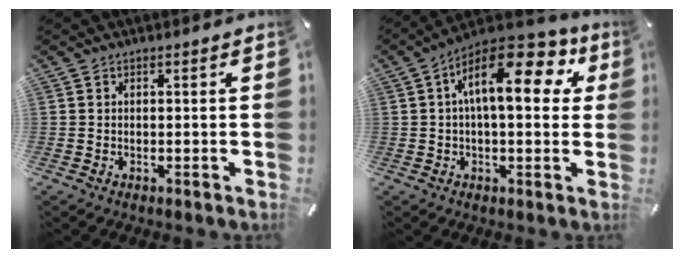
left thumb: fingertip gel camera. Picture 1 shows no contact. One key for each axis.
{"total": 16.5, "fx": 5.4, "fy": 7.5, "fz": 13.7, "tx": -0.217, "ty": -0.023, "tz": 0.089}